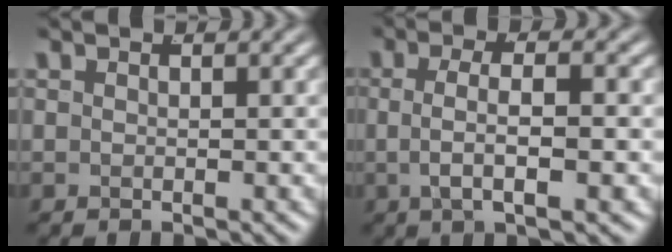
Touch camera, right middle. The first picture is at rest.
{"total": 4.0, "force": [-0.6, 1.4, 3.7], "torque": [-0.060, -0.002, -0.010]}